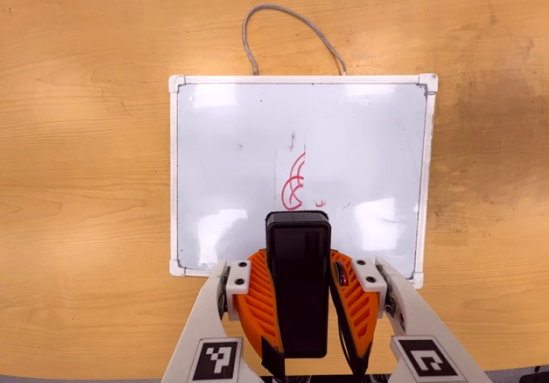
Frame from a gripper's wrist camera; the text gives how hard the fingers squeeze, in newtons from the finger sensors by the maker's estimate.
{"total": 9.6, "left": 8.1, "right": 11.2}